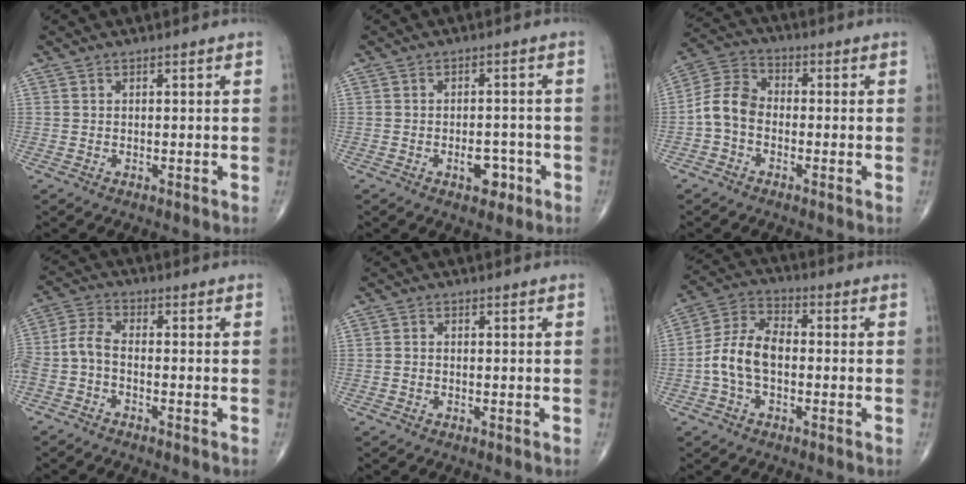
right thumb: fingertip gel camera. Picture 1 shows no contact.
{"total": 4.4, "force": [-2.0, 2.5, 3.0], "torque": [-0.027, 0.013, -0.026]}
{"total": 7.4, "force": [-1.7, 5.4, 4.7], "torque": [-0.081, 0.028, -0.051]}
{"total": 6.3, "force": [-2.4, 2.8, 5.1], "torque": [-0.123, 0.024, -0.059]}
{"total": 0.6, "force": [-0.3, 0.4, 0.4], "torque": [-0.005, 0.001, -0.008]}
{"total": 9.6, "force": [-1.6, 5.8, 7.5], "torque": [-0.148, 0.035, -0.040]}